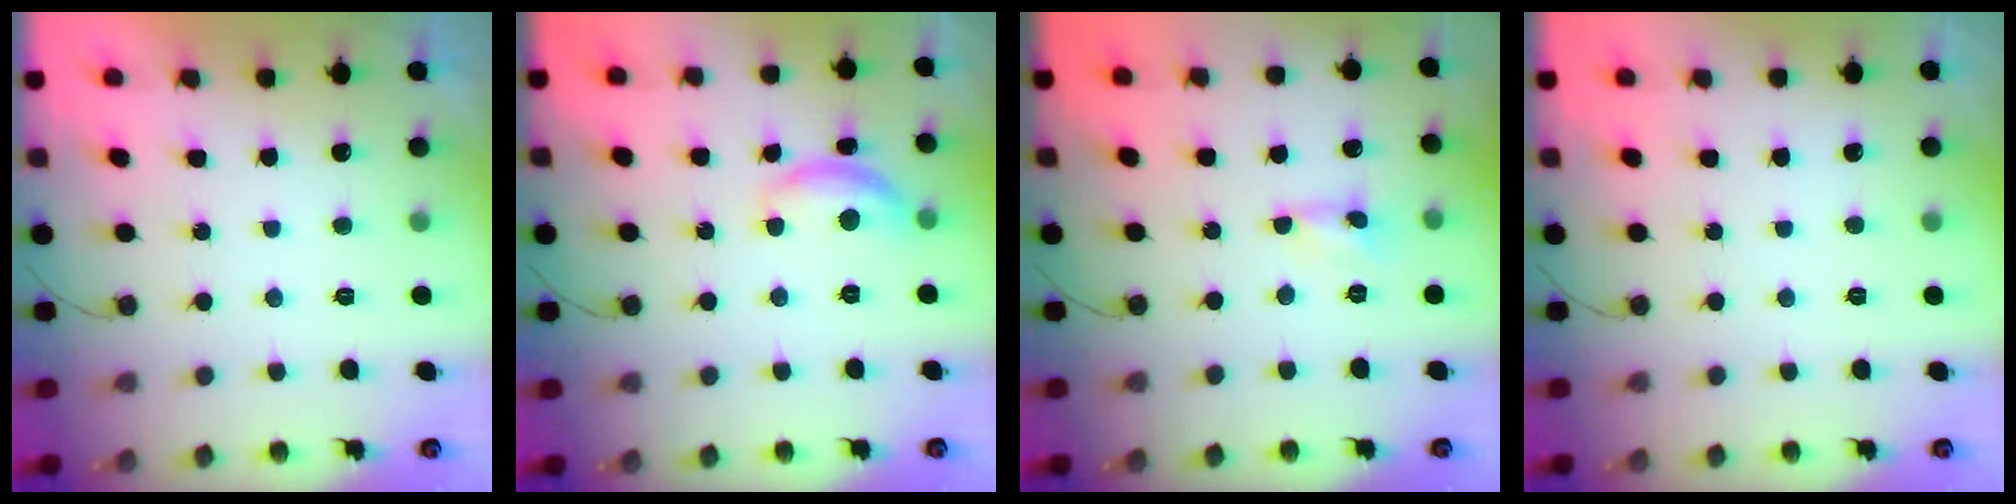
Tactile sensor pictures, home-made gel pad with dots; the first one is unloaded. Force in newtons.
{"total": 11.3, "press": 11.3, "slide": 0.7}
{"total": 0.0}
{"total": 0.0}